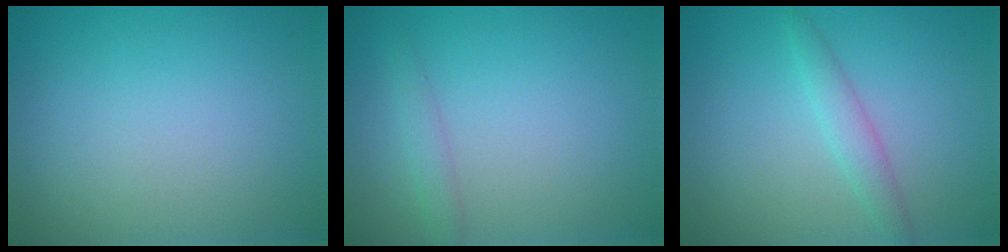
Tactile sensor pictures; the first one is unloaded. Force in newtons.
{"total": 1.4, "press": 1.4, "slide": 0.1}
{"total": 1.9, "press": 1.9, "slide": 0.1}